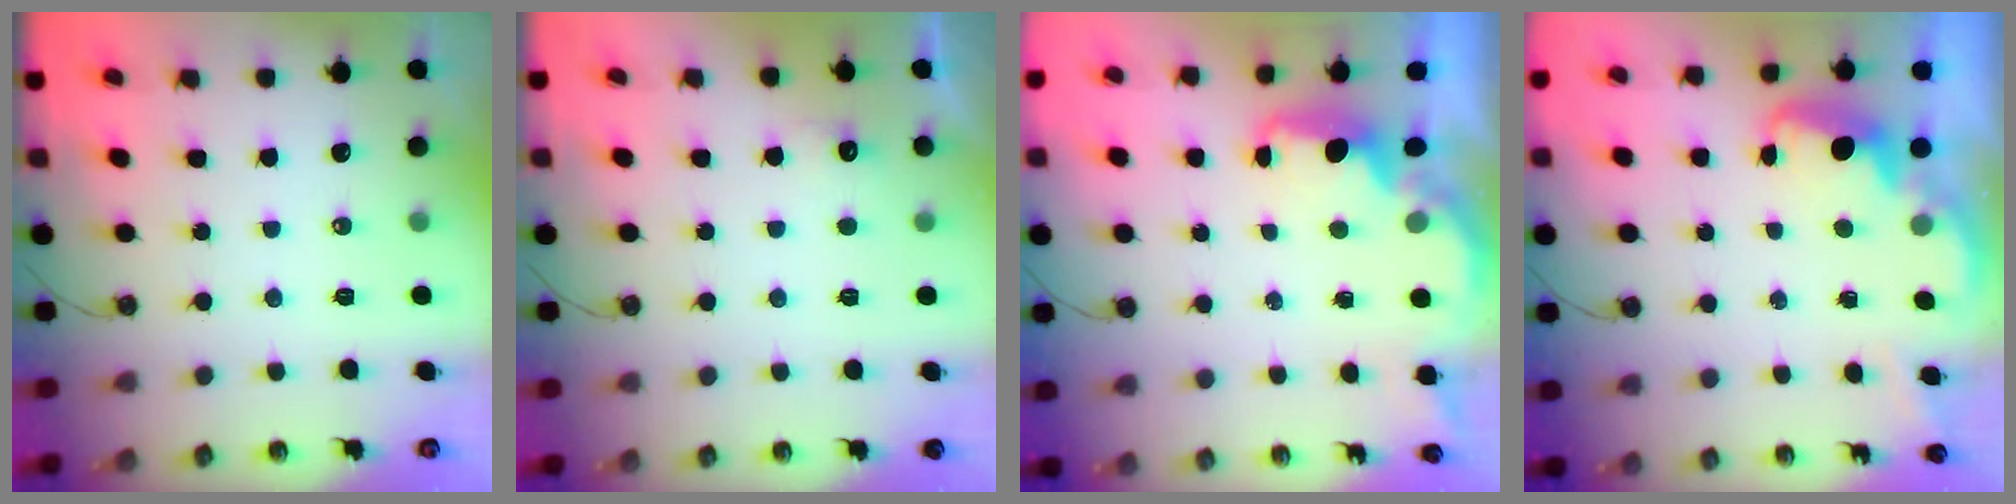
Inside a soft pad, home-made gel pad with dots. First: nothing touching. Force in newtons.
{"total": 5.7, "press": 5.6, "slide": 1.3}
{"total": 2.2, "press": 2.0, "slide": 0.7}
{"total": 2.8, "press": 2.7, "slide": 0.6}